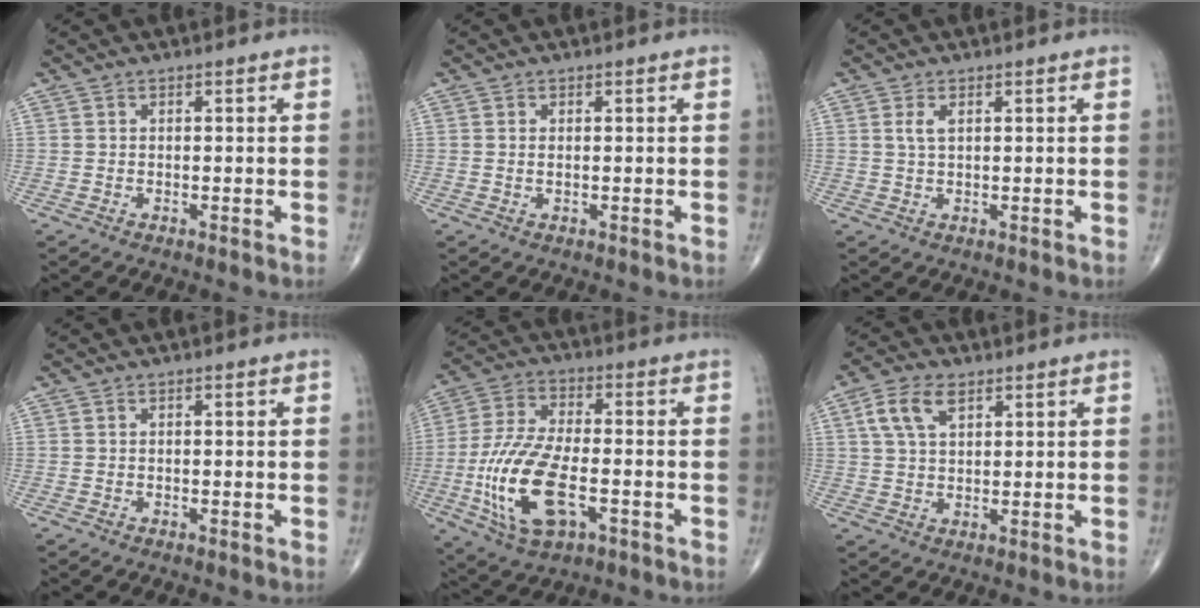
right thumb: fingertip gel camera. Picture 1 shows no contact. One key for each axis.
{"total": 0.7, "fx": 0.1, "fy": 0.3, "fz": 0.6, "tx": -0.014, "ty": 0.000, "tz": 0.004}
{"total": 2.1, "fx": 0.8, "fy": 0.9, "fz": 1.8, "tx": -0.040, "ty": 0.004, "tz": 0.020}
{"total": 0.0}
{"total": 17.0, "fx": -4.5, "fy": 7.8, "fz": 14.4, "tx": -0.298, "ty": 0.013, "tz": -0.077}
{"total": 6.8, "fx": 3.0, "fy": 3.7, "fz": 4.8, "tx": -0.092, "ty": 0.002, "tz": 0.056}